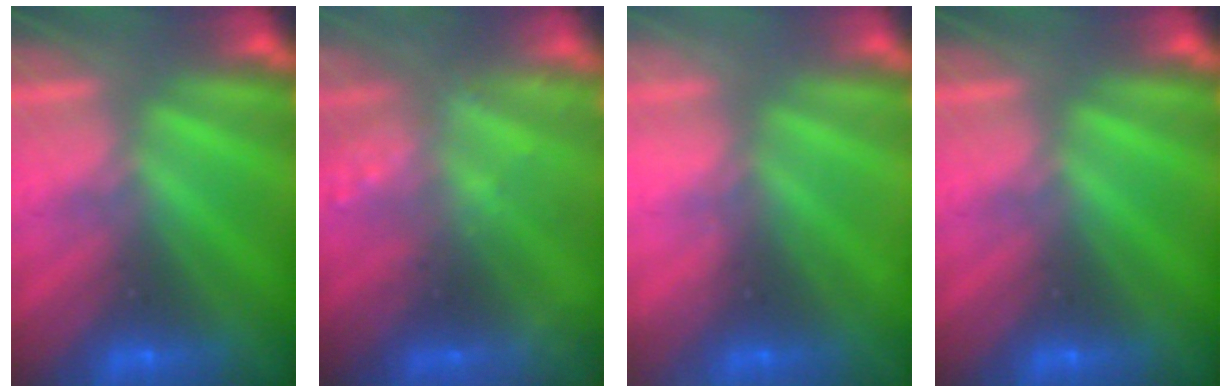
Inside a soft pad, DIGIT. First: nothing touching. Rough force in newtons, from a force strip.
{"total": 2.3}
{"total": 2.2}
{"total": 0.0}